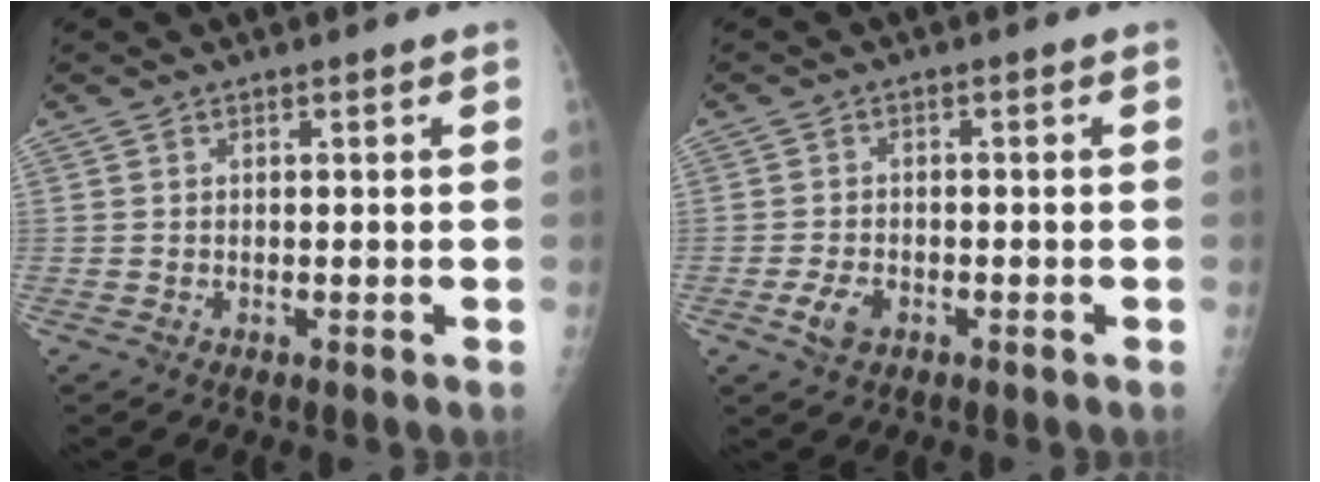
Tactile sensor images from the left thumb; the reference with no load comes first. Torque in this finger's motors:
{"motor_torque": [-0.33, 0.35, 0.23, 0.08, 0.00]}